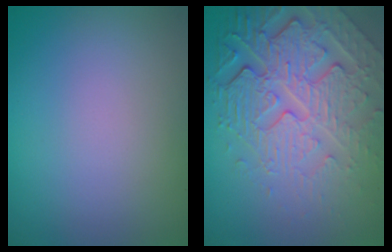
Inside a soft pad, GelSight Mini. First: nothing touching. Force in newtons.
{"total": 8.0, "press": 5.6, "slide": 5.7}